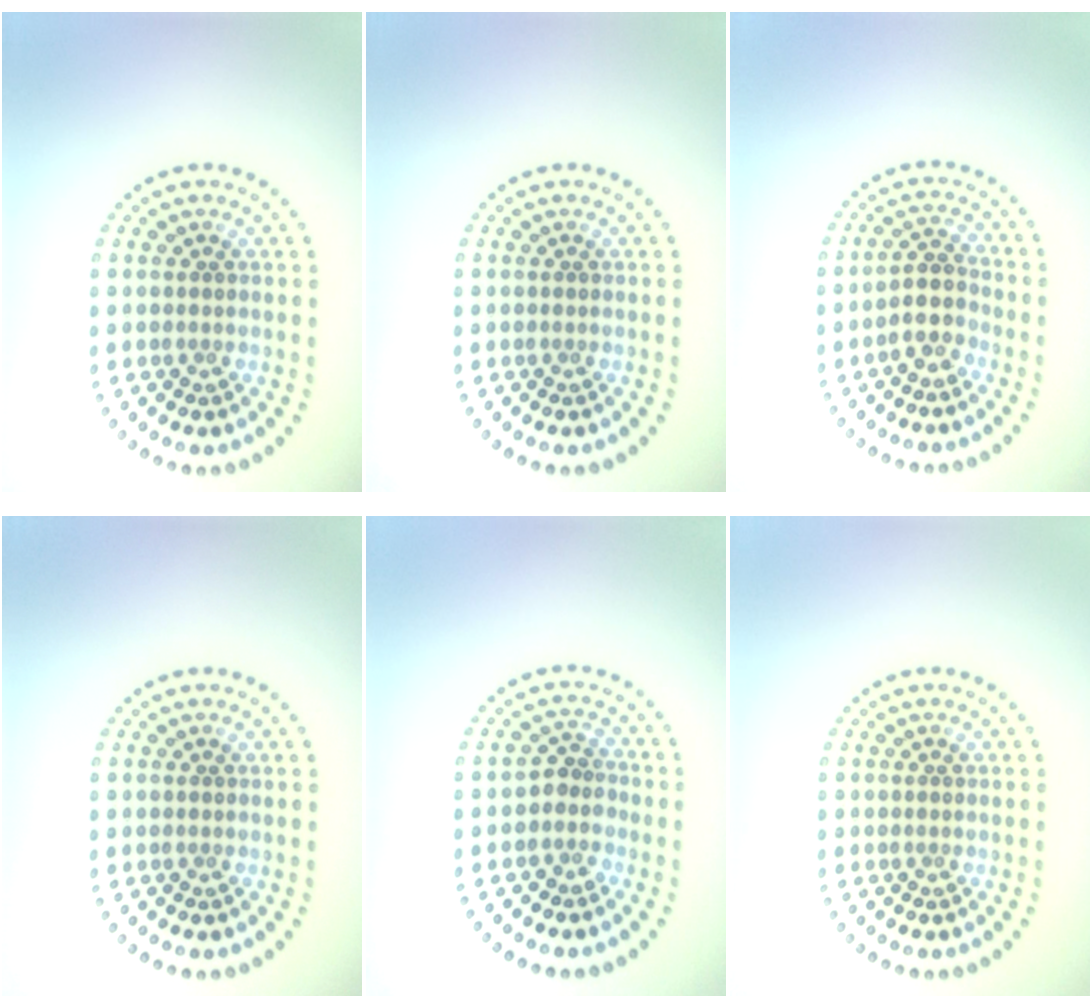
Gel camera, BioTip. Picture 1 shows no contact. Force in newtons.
{"total": 0.0}
{"total": 2.6, "press": 2.1, "slide": 1.5}
{"total": 0.0}
{"total": 2.0, "press": 1.6, "slide": 1.2}
{"total": 0.0}